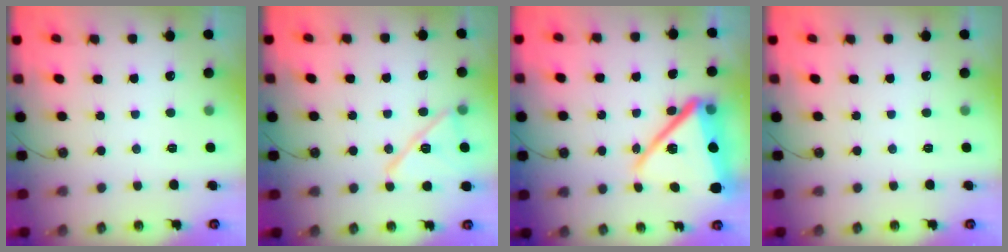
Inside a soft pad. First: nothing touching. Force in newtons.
{"total": 13.5, "press": 13.5, "slide": 0.7}
{"total": 20.8, "press": 20.6, "slide": 2.7}
{"total": 0.0}